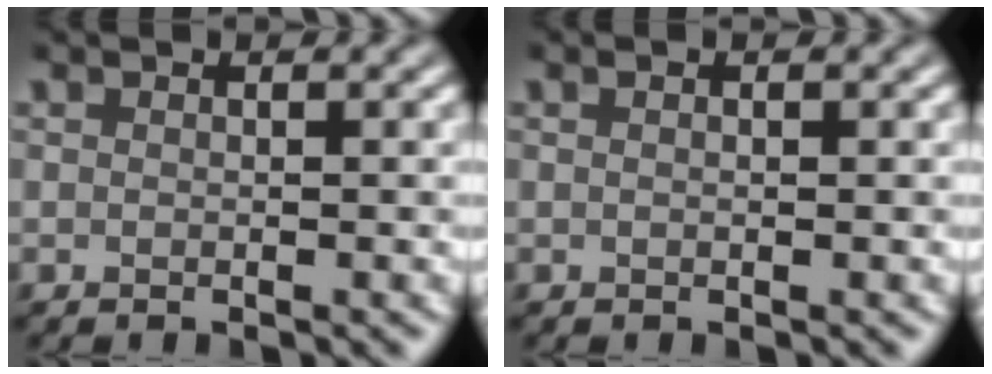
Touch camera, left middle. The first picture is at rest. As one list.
[{"total": 0.6, "force": [0.3, 0.2, 0.5], "torque": [-0.008, 0.000, 0.002]}]